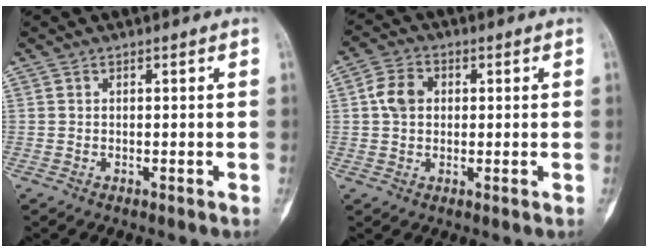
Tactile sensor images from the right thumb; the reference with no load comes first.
{"total": 5.9, "force": [0.9, 4.6, 3.6], "torque": [-0.055, 0.008, 0.011]}